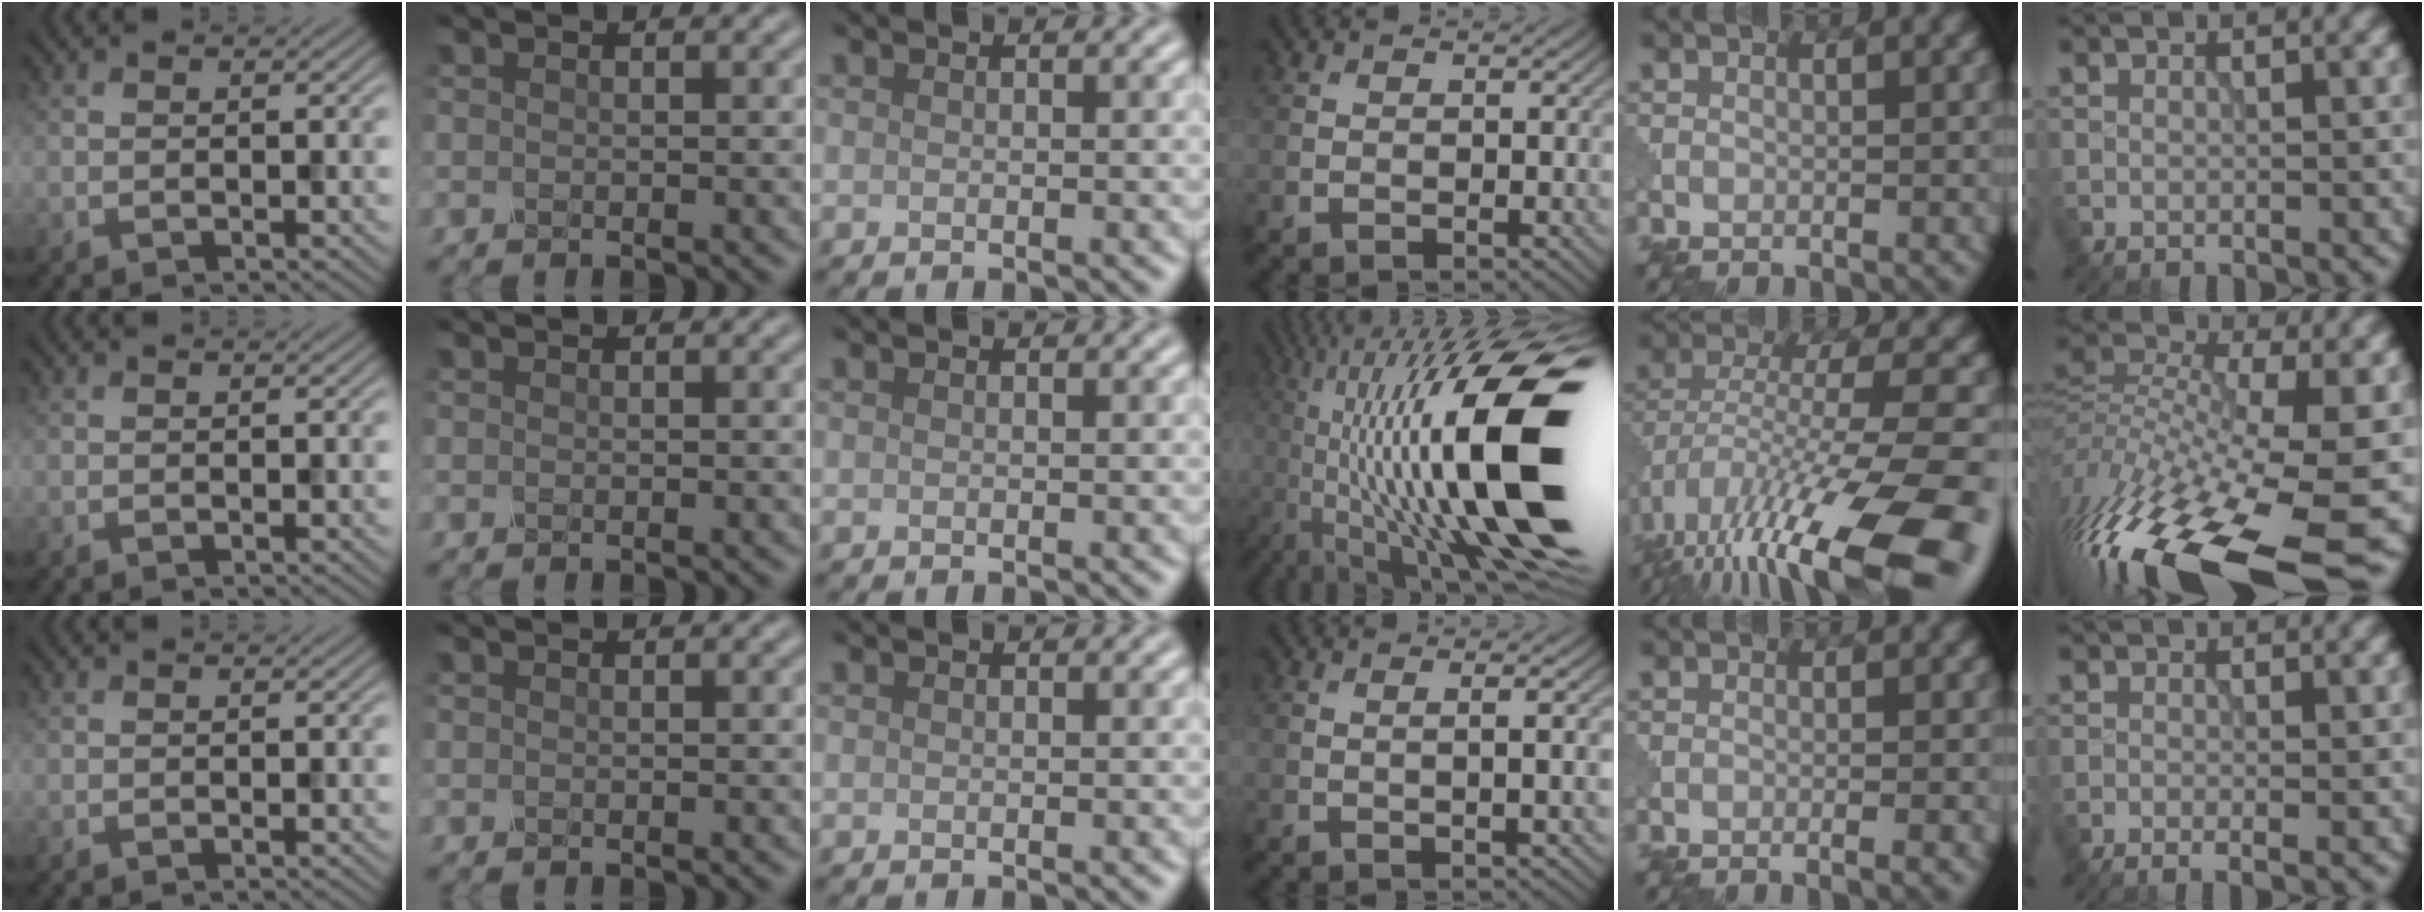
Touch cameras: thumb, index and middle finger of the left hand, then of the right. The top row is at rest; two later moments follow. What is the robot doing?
{"motion": "shake", "object": "plastic piggy bank"}